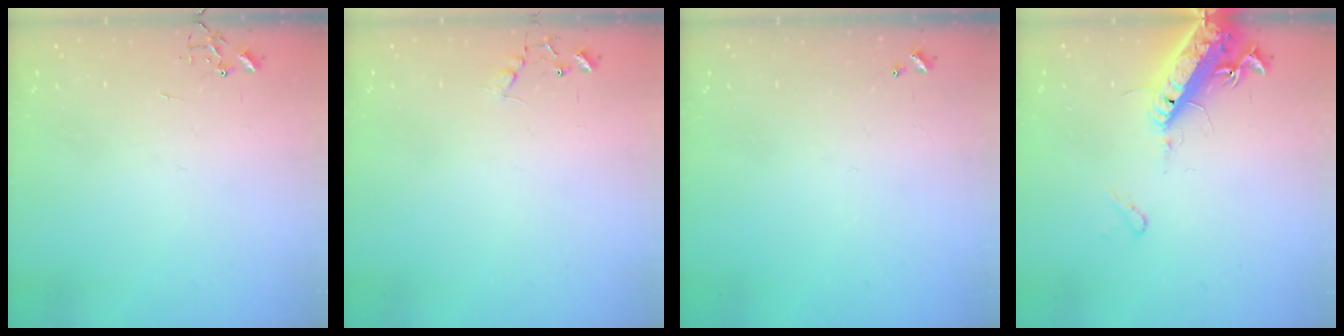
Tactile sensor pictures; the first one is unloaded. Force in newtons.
{"total": 6.7, "press": 6.7, "slide": 0.4}
{"total": 0.0}
{"total": 16.9, "press": 16.5, "slide": 3.9}